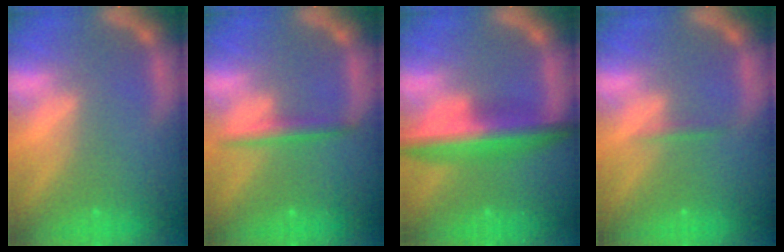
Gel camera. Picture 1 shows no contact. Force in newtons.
{"total": 2.4}
{"total": 7.1}
{"total": 0.9}